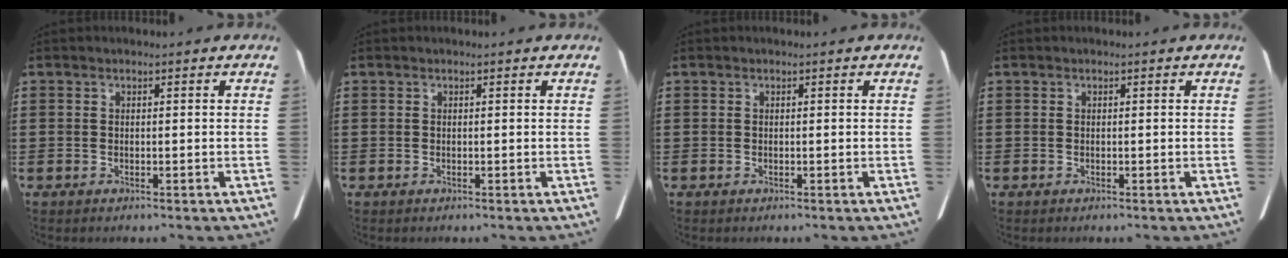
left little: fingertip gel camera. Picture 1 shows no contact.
{"total": 0.0}
{"total": 0.0}
{"total": 0.0}